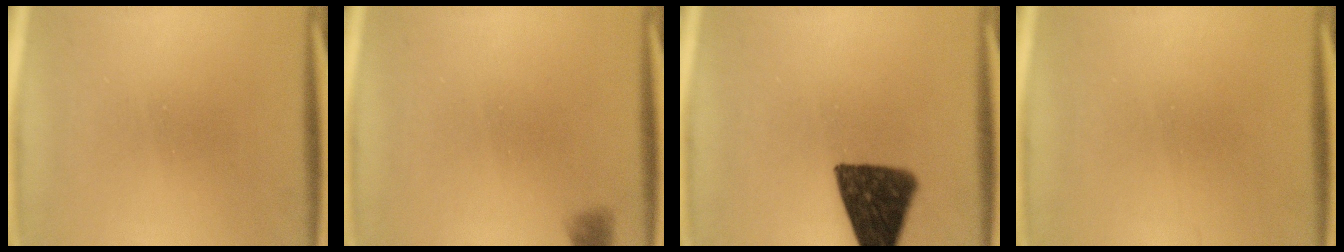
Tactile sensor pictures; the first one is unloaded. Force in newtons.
{"total": 1.2}
{"total": 12.5}
{"total": 1.1}